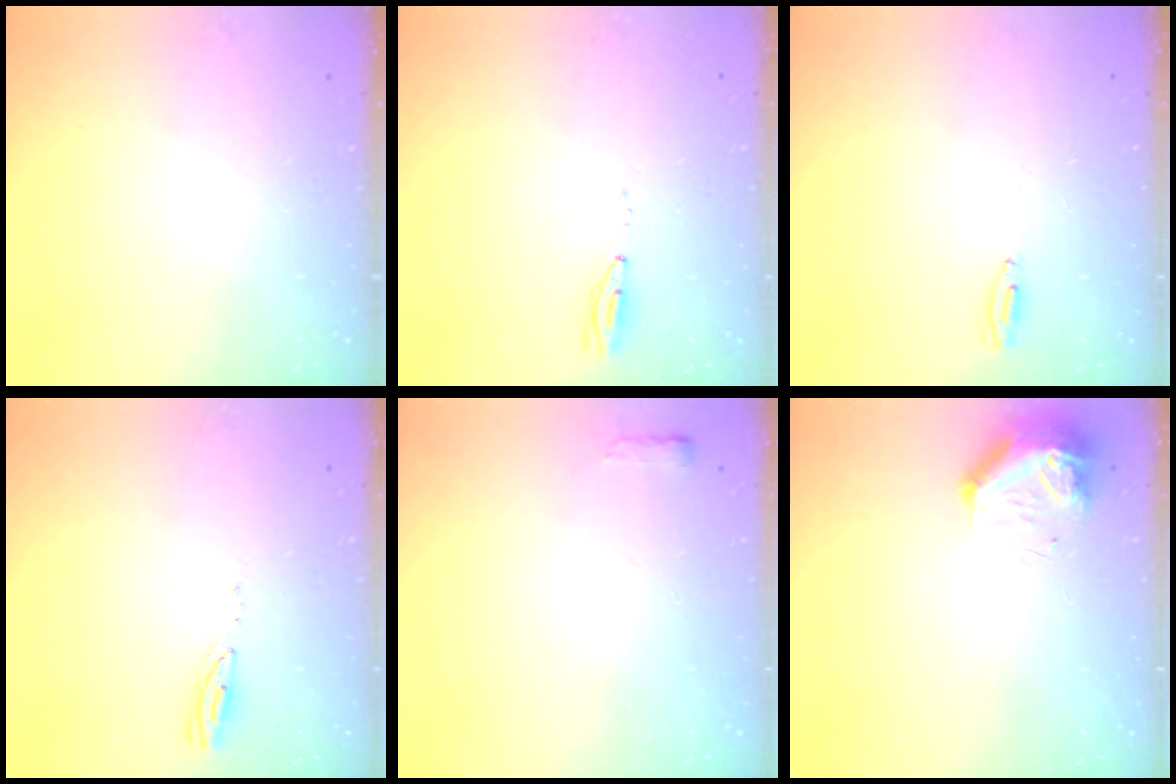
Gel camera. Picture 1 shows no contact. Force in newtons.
{"total": 4.2, "press": 2.6, "slide": 3.3}
{"total": 4.2, "press": 2.6, "slide": 3.3}
{"total": 3.0, "press": 2.9, "slide": 0.3}
{"total": 2.4, "press": 2.4, "slide": 0.4}
{"total": 8.4, "press": 8.2, "slide": 1.9}